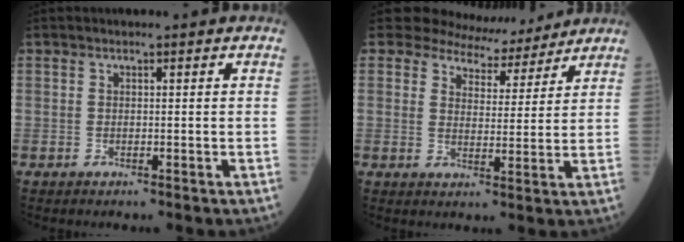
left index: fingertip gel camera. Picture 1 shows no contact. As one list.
[{"total": 8.2, "force": [7.7, 2.9, 0.5], "torque": [-0.009, 0.001, 0.104]}]